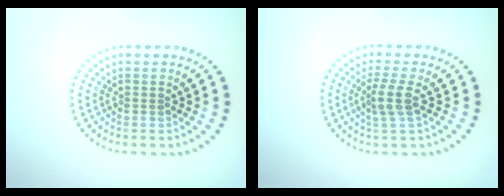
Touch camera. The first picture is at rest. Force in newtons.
{"total": 2.2, "press": 1.8, "slide": 1.3}